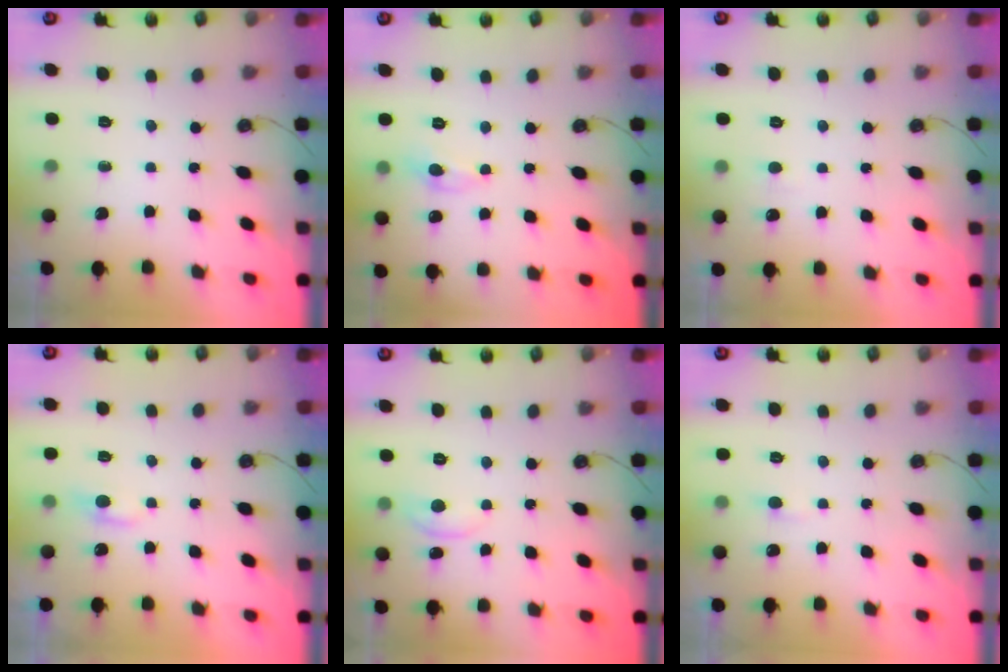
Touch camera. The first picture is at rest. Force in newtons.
{"total": 0.0}
{"total": 2.6, "press": 2.5, "slide": 0.4}
{"total": 0.0}
{"total": 0.9, "press": 0.8, "slide": 0.4}
{"total": 2.4, "press": 2.3, "slide": 0.4}